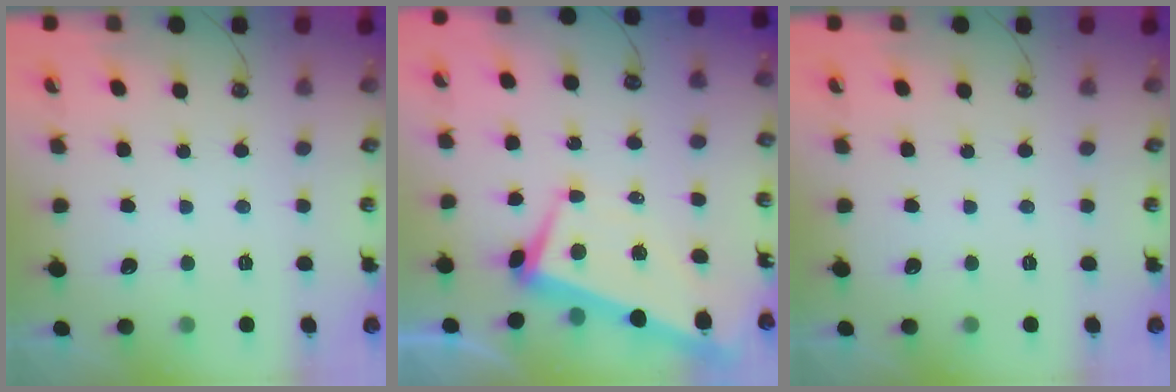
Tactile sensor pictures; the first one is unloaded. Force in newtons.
{"total": 1.7, "press": 1.3, "slide": 1.0}
{"total": 0.0}